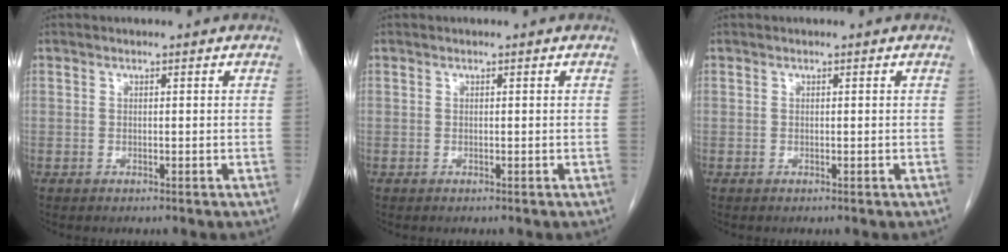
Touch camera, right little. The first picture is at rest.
{"total": 0.0}
{"total": 0.0}